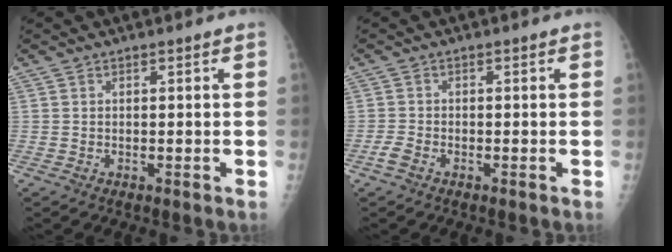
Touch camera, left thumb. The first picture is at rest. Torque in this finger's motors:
{"motor_torque": [-0.01, 0.00, 0.26, 0.20, 0.00]}